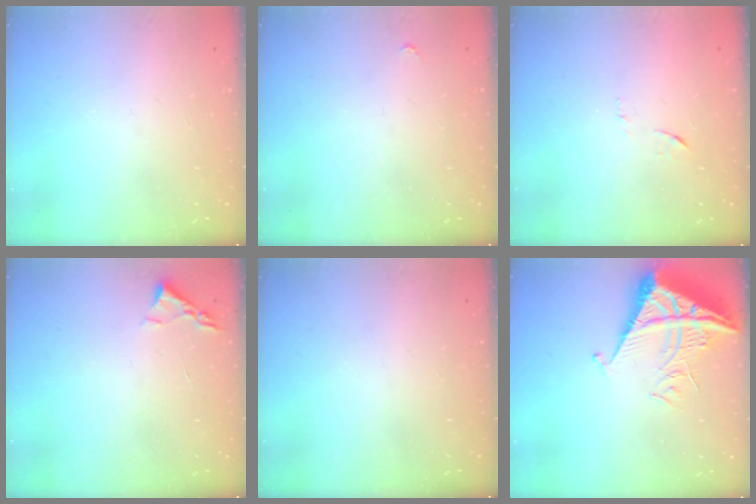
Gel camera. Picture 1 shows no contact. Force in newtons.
{"total": 2.8, "press": 2.8, "slide": 0.4}
{"total": 6.5, "press": 6.5, "slide": 0.5}
{"total": 2.4, "press": 2.3, "slide": 0.3}
{"total": 0.0}
{"total": 8.5, "press": 8.5, "slide": 0.8}